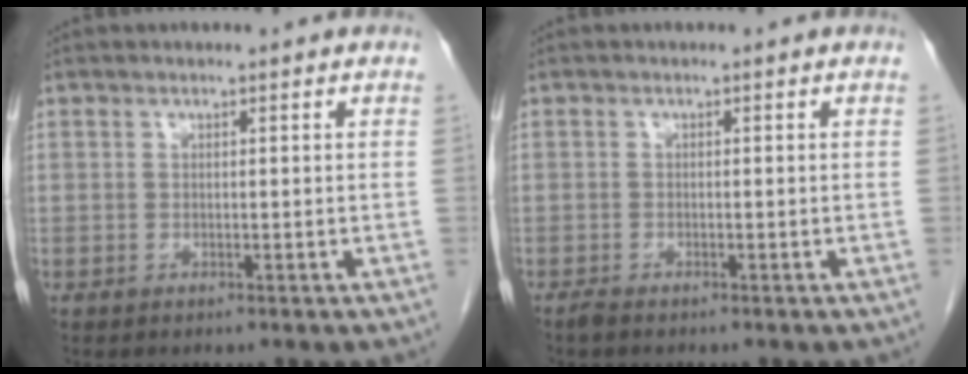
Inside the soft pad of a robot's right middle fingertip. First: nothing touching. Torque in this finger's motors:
{"motor_torque": [-0.02, 0.04, -0.04, -0.01]}